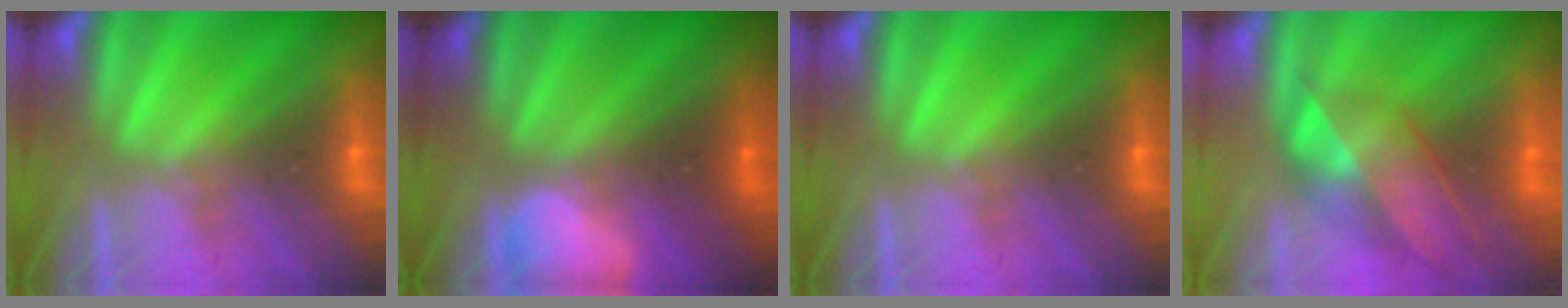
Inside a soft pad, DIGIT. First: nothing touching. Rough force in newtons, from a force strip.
{"total": 2.8}
{"total": 0.0}
{"total": 4.3}